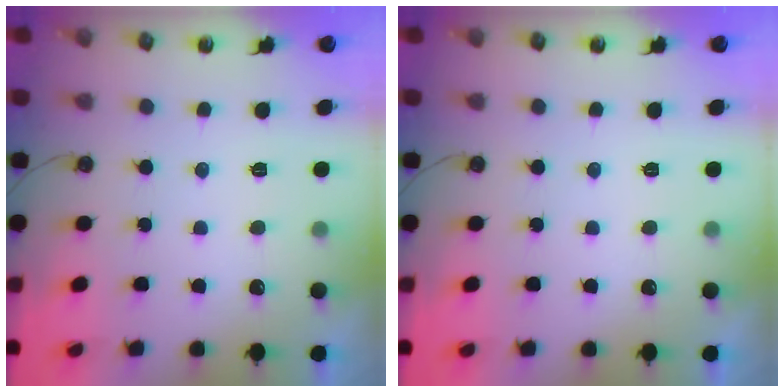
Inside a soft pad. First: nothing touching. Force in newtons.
{"total": 0.0}